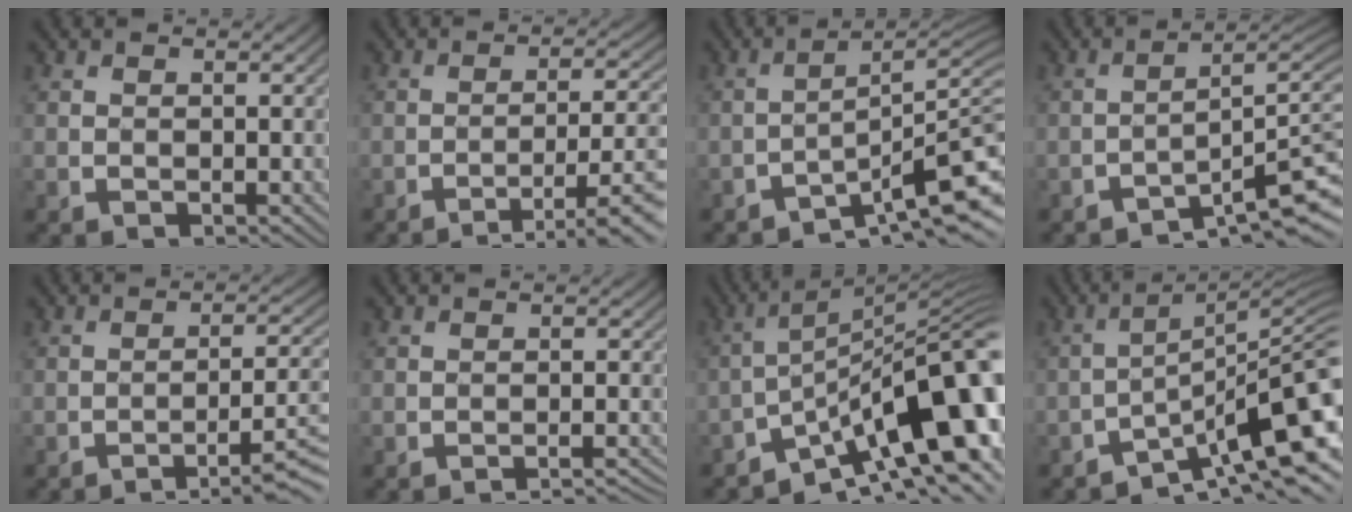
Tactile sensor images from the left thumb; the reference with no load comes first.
{"total": 8.0, "force": [-3.9, 1.8, 6.7], "torque": [-0.096, 0.003, -0.052]}
{"total": 8.7, "force": [-5.6, 1.1, 6.6], "torque": [-0.091, 0.011, -0.086]}
{"total": 7.8, "force": [-4.9, 1.3, 5.9], "torque": [-0.076, 0.006, -0.075]}
{"total": 7.2, "force": [-3.6, 1.5, 6.1], "torque": [-0.090, 0.006, -0.052]}
{"total": 3.1, "force": [-2.5, 0.3, 1.8], "torque": [-0.017, 0.011, -0.044]}
{"total": 15.0, "force": [-6.7, 4.2, 12.7], "torque": [-0.195, 0.006, -0.119]}
{"total": 10.6, "force": [-5.8, 1.7, 8.7], "torque": [-0.128, 0.010, -0.095]}